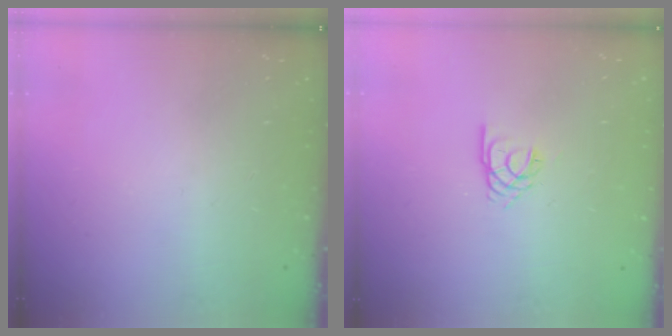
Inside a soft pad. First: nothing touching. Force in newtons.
{"total": 3.2, "press": 3.2, "slide": 0.5}